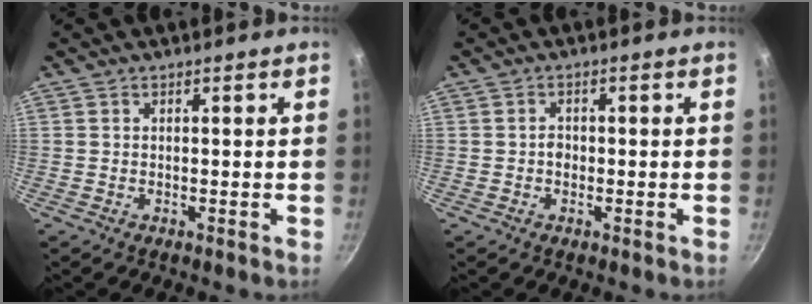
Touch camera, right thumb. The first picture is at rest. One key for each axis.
{"total": 1.6, "fx": -0.3, "fy": 1.4, "fz": 0.8, "tx": -0.007, "ty": 0.009, "tz": -0.005}